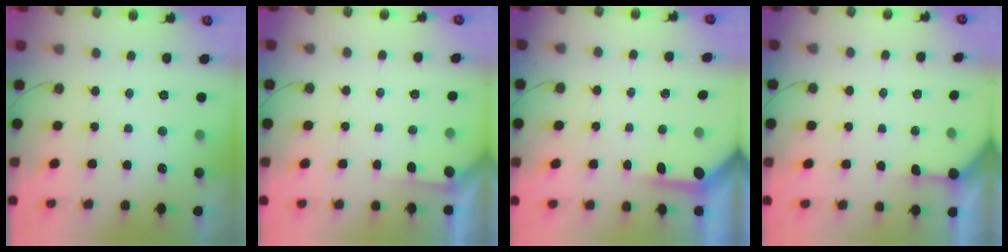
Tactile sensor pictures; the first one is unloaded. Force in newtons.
{"total": 1.7, "press": 1.6, "slide": 0.2}
{"total": 3.7, "press": 3.7, "slide": 0.4}
{"total": 4.0, "press": 3.9, "slide": 0.4}